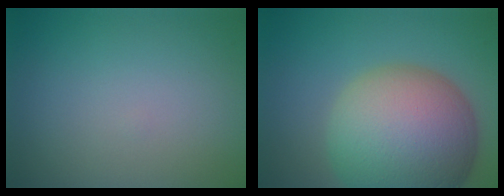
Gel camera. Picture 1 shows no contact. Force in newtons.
{"total": 15.0, "press": 14.9, "slide": 0.9}